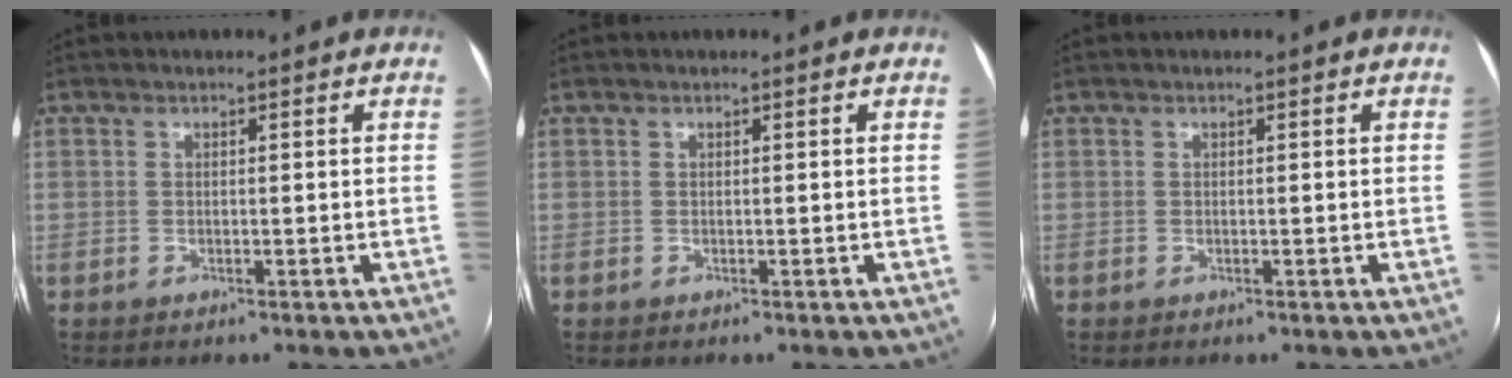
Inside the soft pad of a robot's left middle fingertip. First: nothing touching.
{"total": 0.0}
{"total": 0.0}